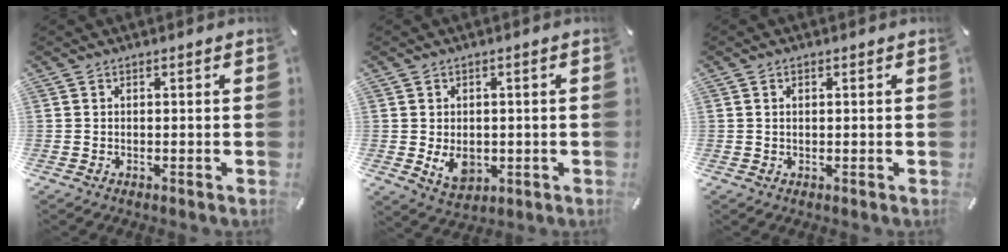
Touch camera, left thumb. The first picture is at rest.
{"total": 6.2, "force": [-0.8, 4.7, 3.9], "torque": [-0.062, -0.006, -0.016]}
{"total": 1.1, "force": [0.4, 0.5, 0.9], "torque": [-0.018, 0.003, 0.005]}